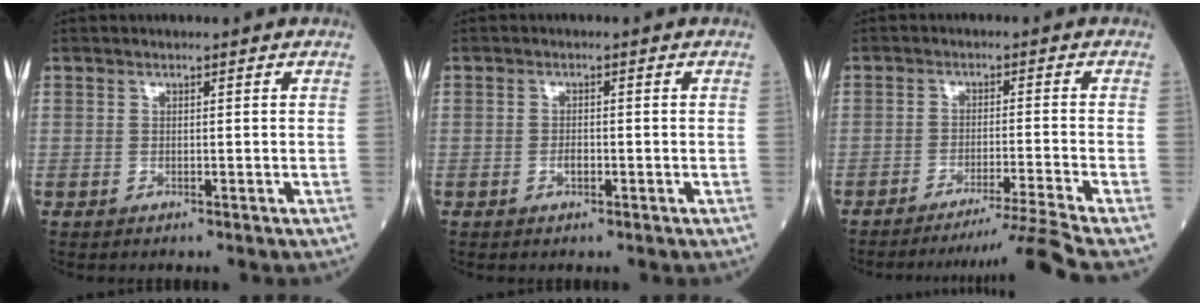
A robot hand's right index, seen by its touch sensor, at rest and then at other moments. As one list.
[{"total": 1.4, "force": [-0.5, 0.6, 1.1], "torque": [-0.021, 0.001, -0.009]}, {"total": 9.1, "force": [-7.6, -4.5, 2.3], "torque": [-0.021, -0.014, -0.119]}]